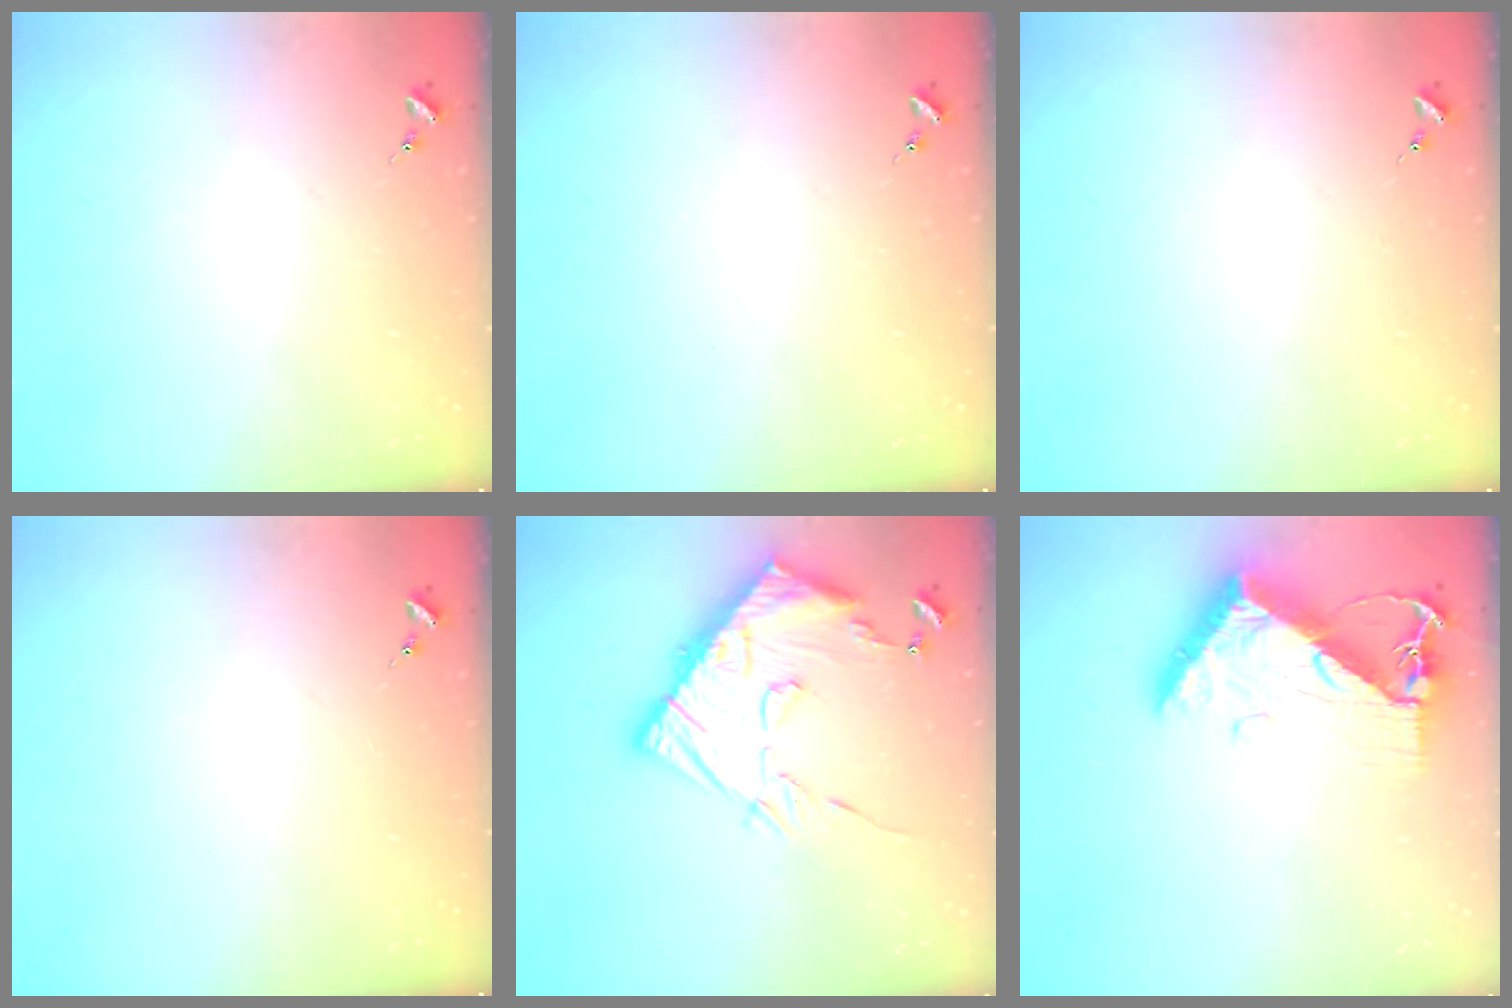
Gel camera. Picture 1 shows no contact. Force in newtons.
{"total": 0.0}
{"total": 0.0}
{"total": 0.0}
{"total": 17.0, "press": 16.9, "slide": 1.5}
{"total": 10.2, "press": 10.2, "slide": 1.0}